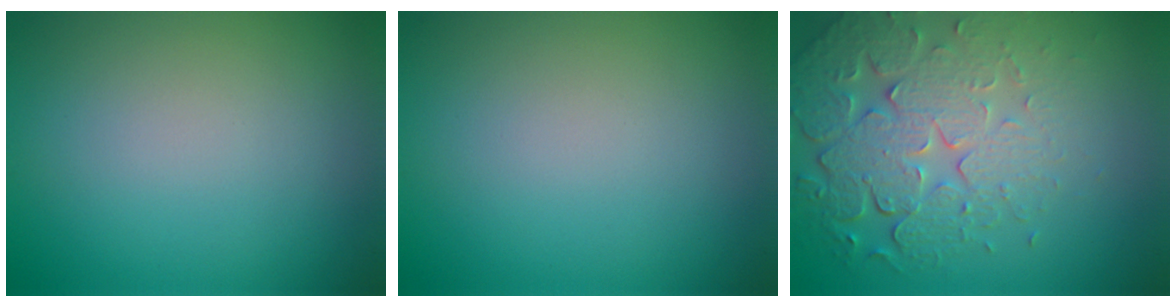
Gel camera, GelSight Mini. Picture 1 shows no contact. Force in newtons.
{"total": 0.0}
{"total": 7.6, "press": 5.5, "slide": 5.2}